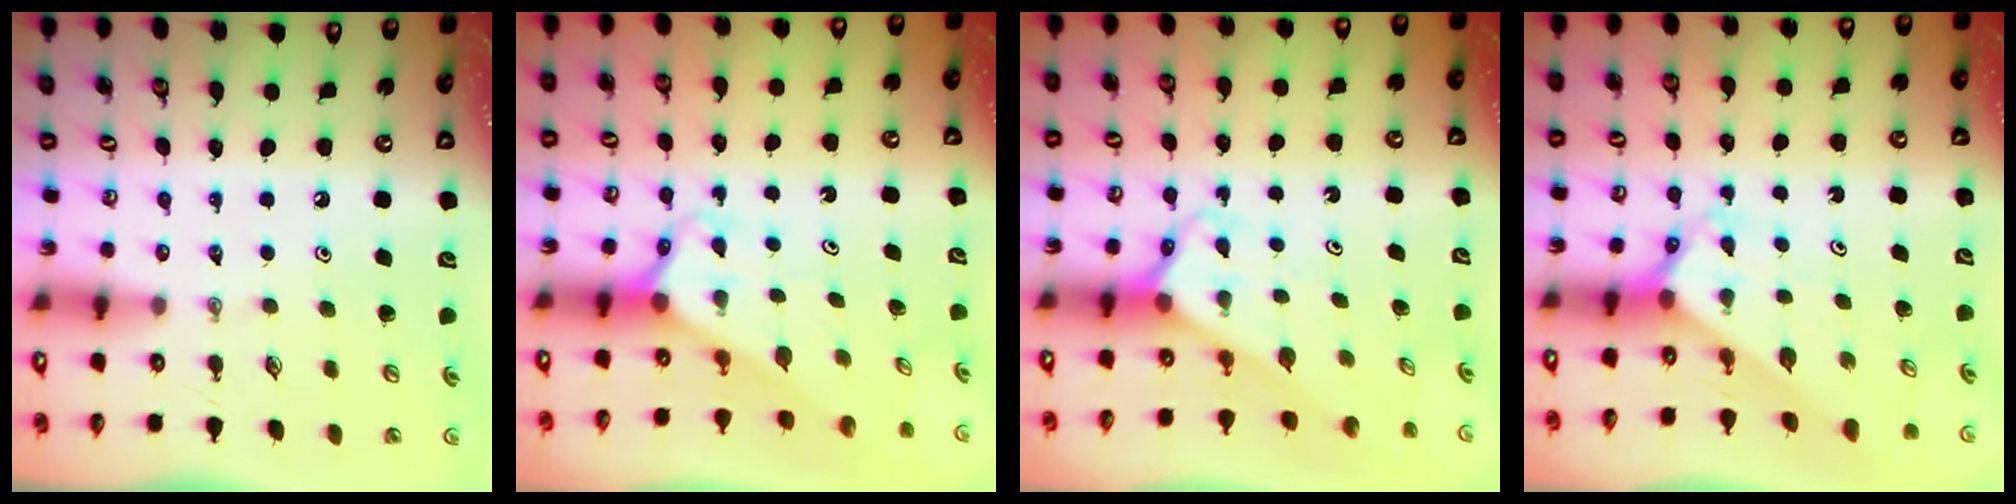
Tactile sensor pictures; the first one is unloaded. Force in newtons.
{"total": 2.5, "press": 2.5, "slide": 0.1}
{"total": 2.5, "press": 2.5, "slide": 0.2}
{"total": 2.7, "press": 2.7, "slide": 0.1}